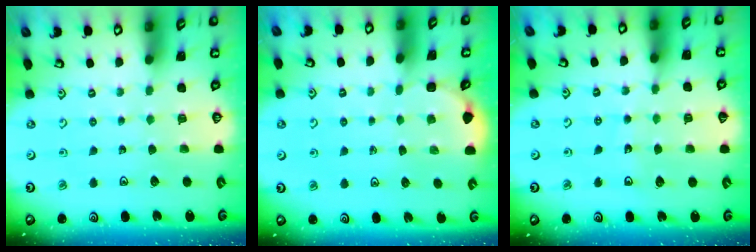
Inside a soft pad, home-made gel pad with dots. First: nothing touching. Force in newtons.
{"total": 1.8, "press": 1.7, "slide": 0.0}
{"total": 6.7, "press": 5.9, "slide": 3.1}